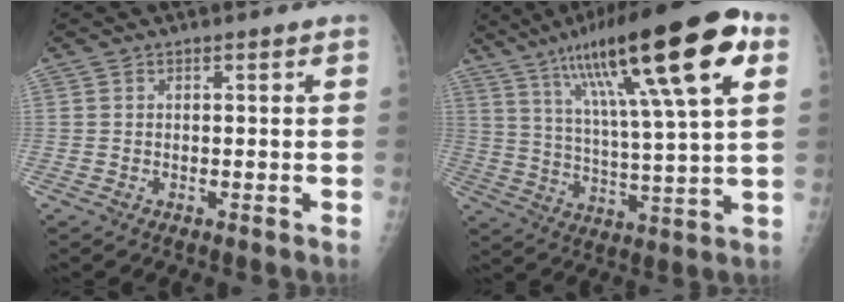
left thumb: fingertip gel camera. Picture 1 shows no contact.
{"total": 25.1, "force": [11.8, 4.5, 21.7], "torque": [-0.351, -0.005, 0.192]}